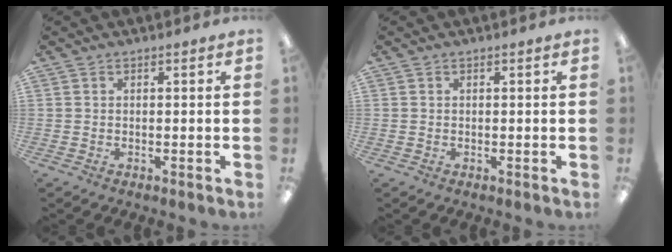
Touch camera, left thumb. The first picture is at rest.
{"total": 0.0}